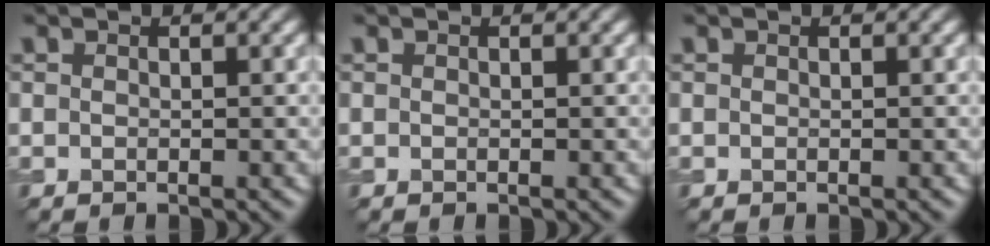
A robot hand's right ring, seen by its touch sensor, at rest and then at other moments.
{"total": 0.0}
{"total": 0.0}